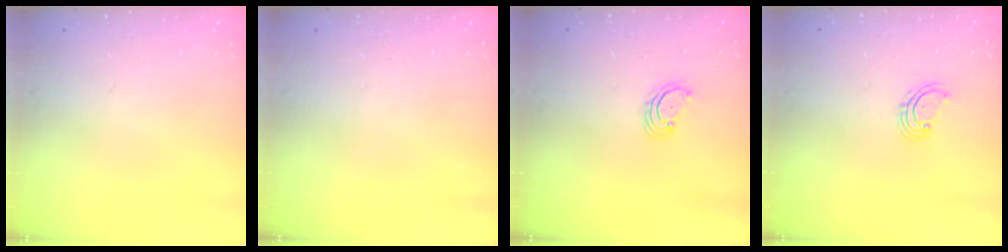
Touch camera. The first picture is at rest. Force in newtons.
{"total": 0.0}
{"total": 2.6, "press": 2.6, "slide": 0.3}
{"total": 2.5, "press": 2.4, "slide": 0.4}